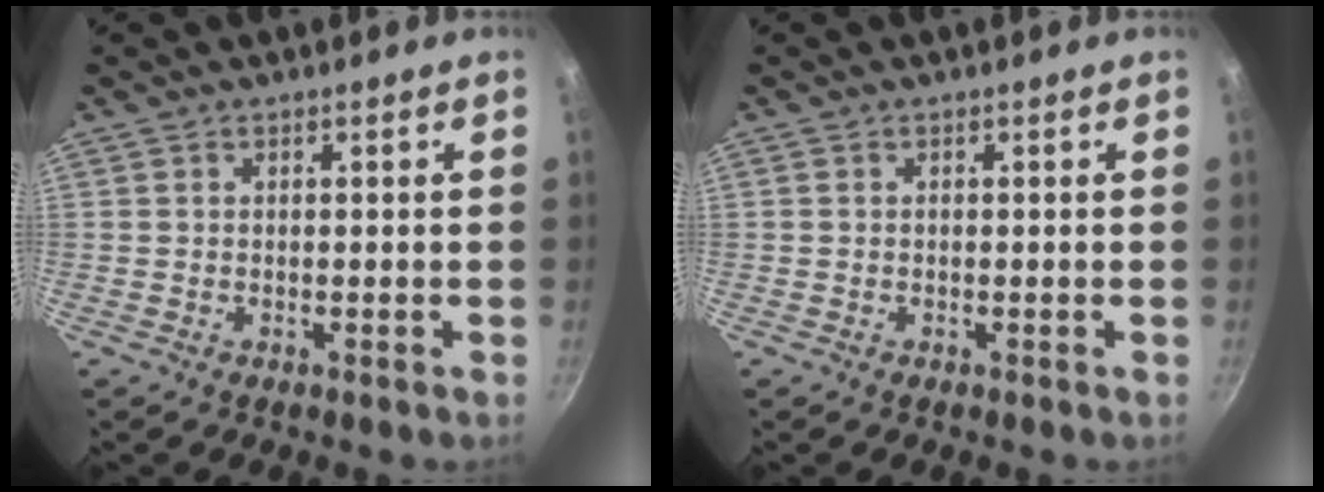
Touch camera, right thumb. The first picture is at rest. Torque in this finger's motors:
{"motor_torque": [0.12, -0.35, 0.48, 0.03, -0.02]}